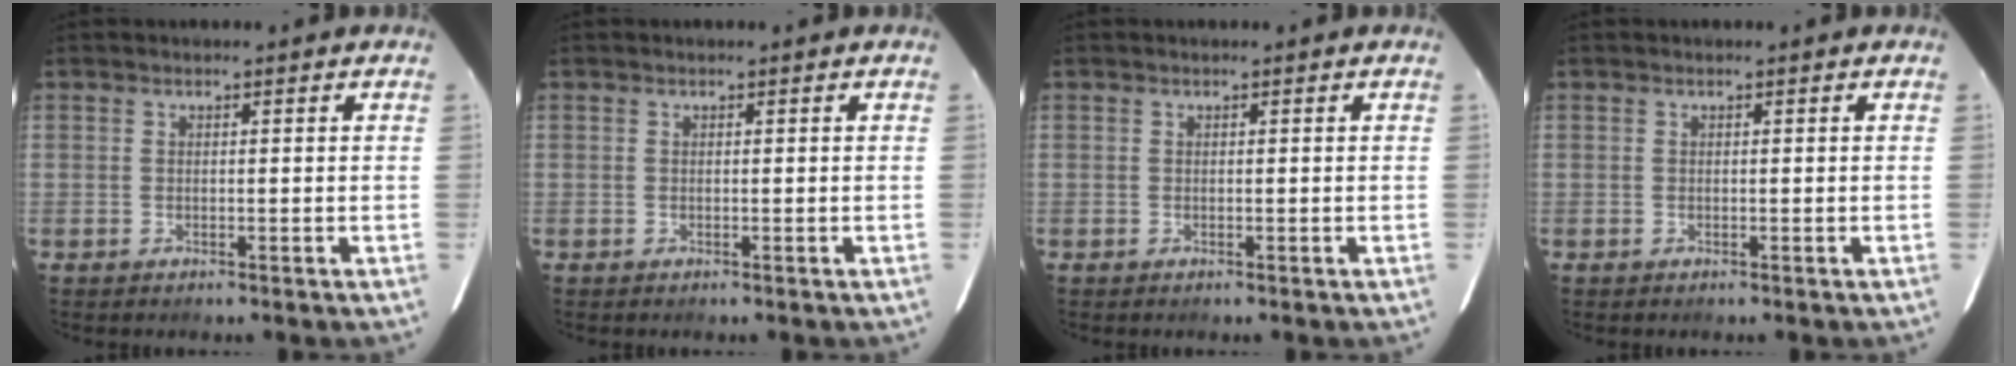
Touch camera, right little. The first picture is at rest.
{"total": 0.0}
{"total": 0.0}
{"total": 0.0}